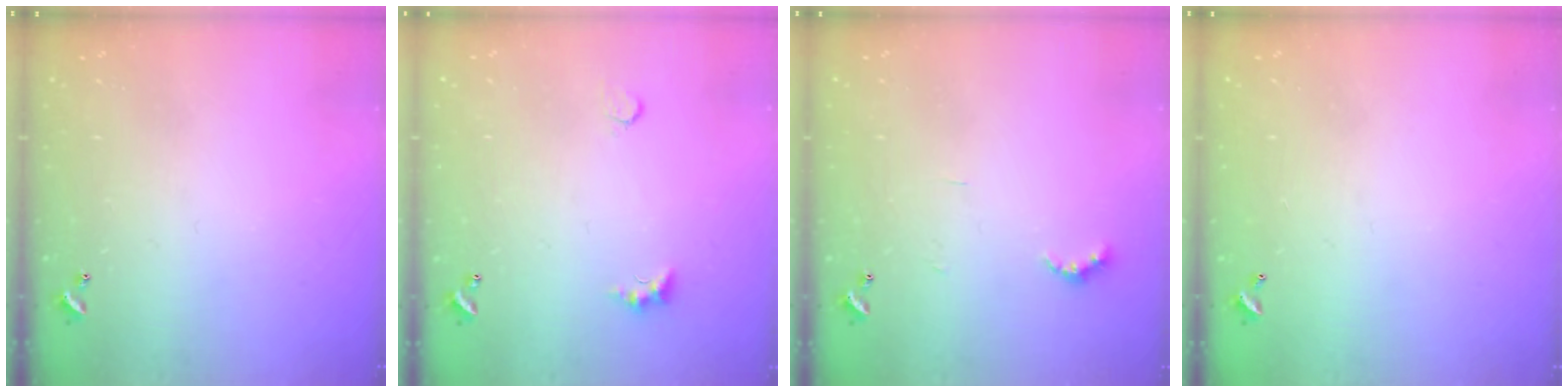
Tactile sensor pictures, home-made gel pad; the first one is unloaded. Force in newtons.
{"total": 3.0, "press": 2.9, "slide": 0.7}
{"total": 3.8, "press": 3.8, "slide": 0.6}
{"total": 3.0, "press": 3.0, "slide": 0.1}